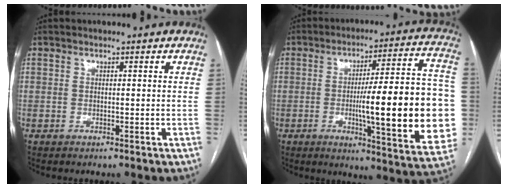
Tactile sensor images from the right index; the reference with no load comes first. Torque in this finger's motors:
{"motor_torque": [2.14, 0.00, 0.58, 0.21]}